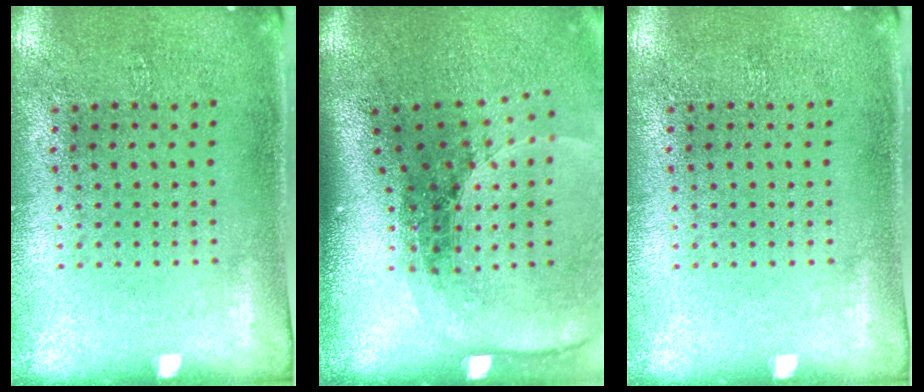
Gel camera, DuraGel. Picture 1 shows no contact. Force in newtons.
{"total": 2.6, "press": 1.9, "slide": 1.8}
{"total": 0.0}